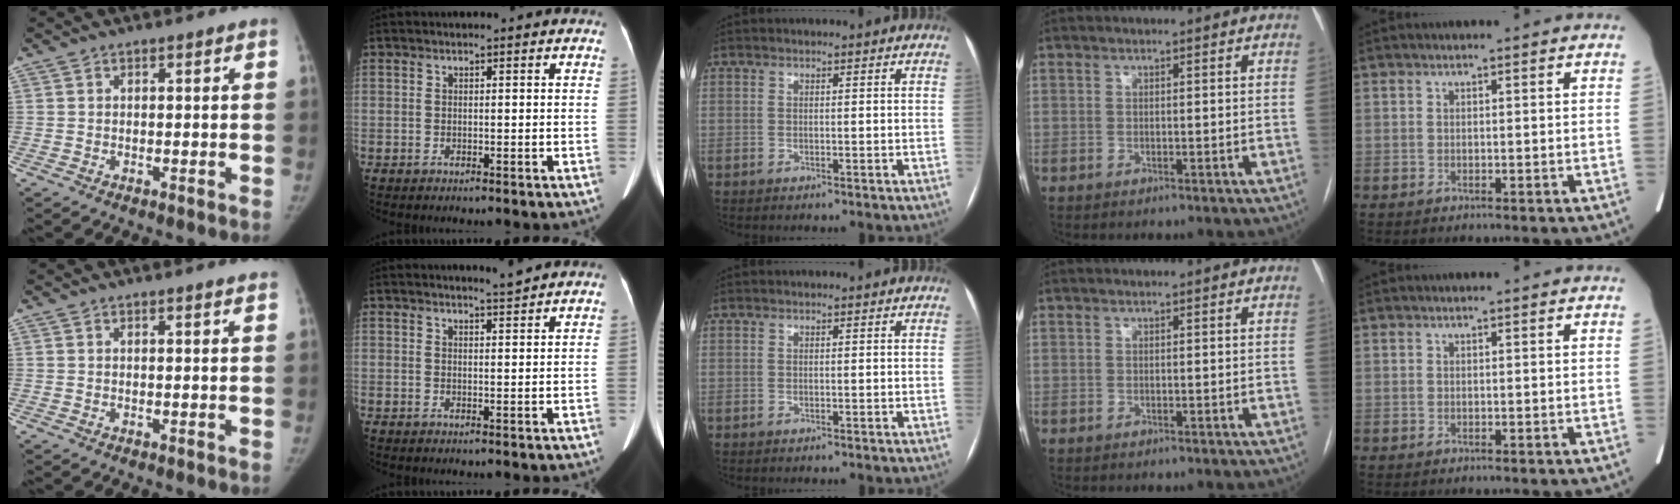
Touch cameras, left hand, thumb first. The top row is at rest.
{"thumb": {"total": 1.6, "force": [1.4, -0.1, 0.7], "torque": [-0.004, -0.004, 0.014]}, "index": {"total": 1.6, "force": [1.5, -0.6, 0.2], "torque": [-0.012, -0.014, 0.027]}}